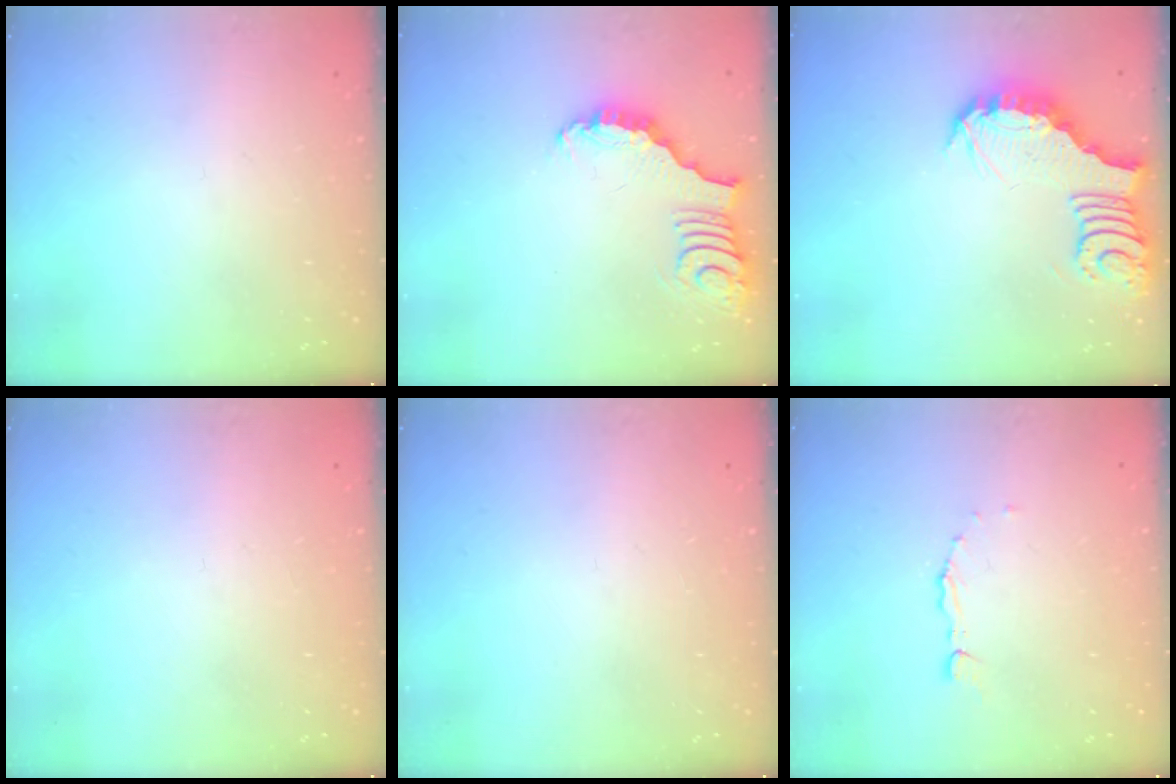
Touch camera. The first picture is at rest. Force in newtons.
{"total": 3.3, "press": 3.3, "slide": 0.4}
{"total": 5.1, "press": 5.0, "slide": 0.8}
{"total": 0.0}
{"total": 0.0}
{"total": 1.0, "press": 1.0, "slide": 0.2}